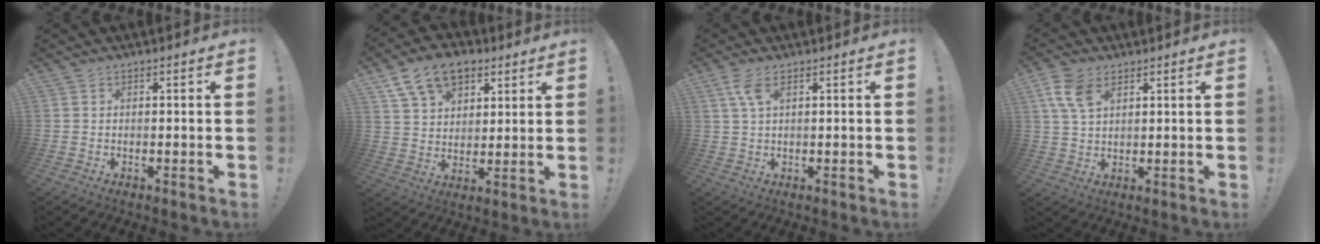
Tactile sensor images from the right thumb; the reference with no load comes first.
{"total": 13.6, "force": [7.6, 9.0, 6.8], "torque": [-0.110, -0.032, 0.147]}
{"total": 4.2, "force": [1.8, 1.5, 3.5], "torque": [-0.078, 0.005, 0.034]}
{"total": 8.0, "force": [4.0, 4.7, 5.2], "torque": [-0.101, -0.007, 0.079]}